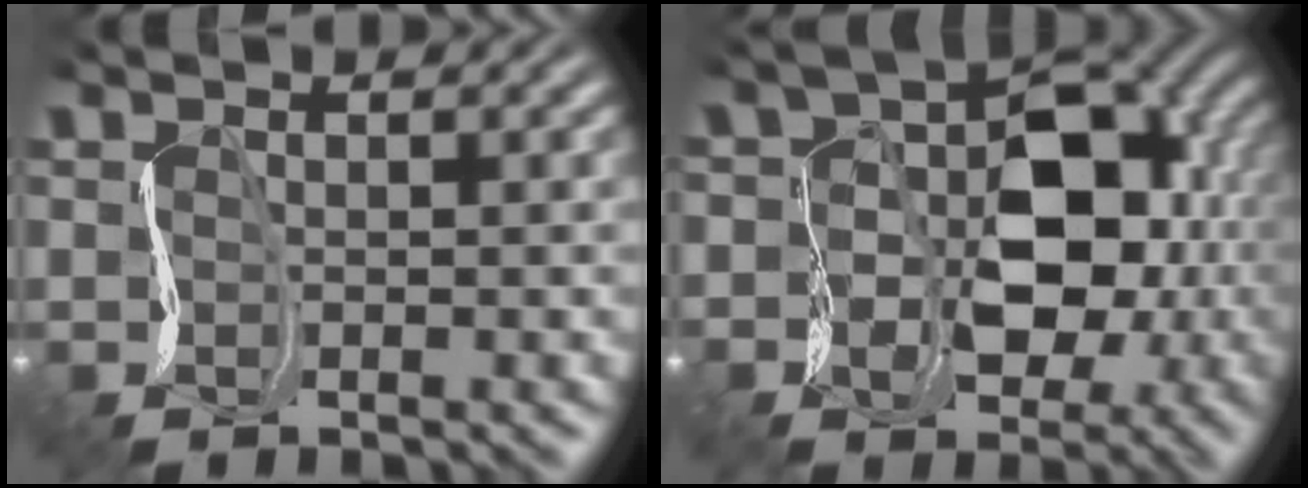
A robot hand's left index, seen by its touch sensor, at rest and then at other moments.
{"total": 8.4, "force": [-0.9, 5.9, 5.9], "torque": [-0.092, -0.003, -0.007]}